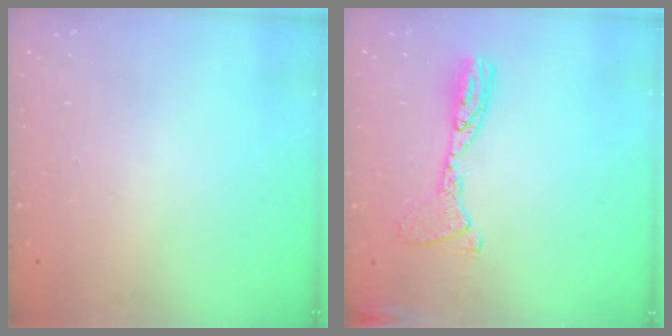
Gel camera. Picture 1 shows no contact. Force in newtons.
{"total": 12.0, "press": 11.9, "slide": 1.1}